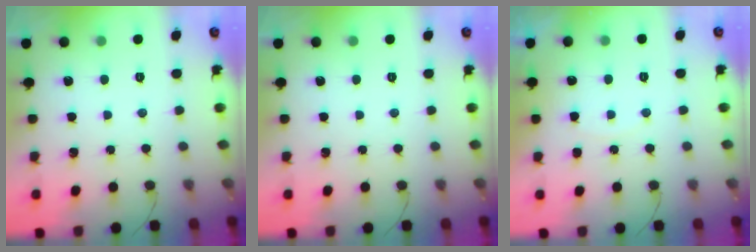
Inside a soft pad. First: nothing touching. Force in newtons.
{"total": 0.0}
{"total": 4.2, "press": 3.9, "slide": 1.6}